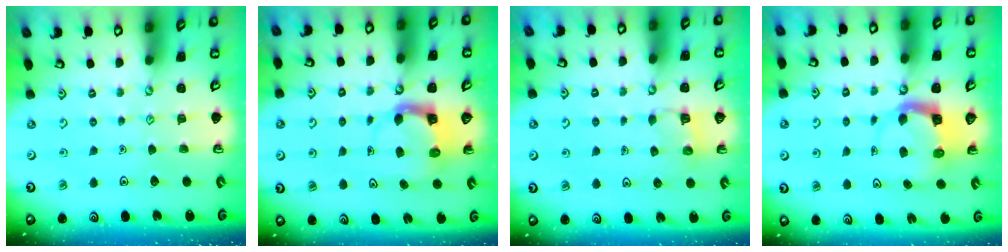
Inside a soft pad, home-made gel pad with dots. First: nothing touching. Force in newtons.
{"total": 3.9, "press": 3.9, "slide": 0.4}
{"total": 3.8, "press": 3.8, "slide": 0.3}
{"total": 3.9, "press": 3.9, "slide": 0.3}